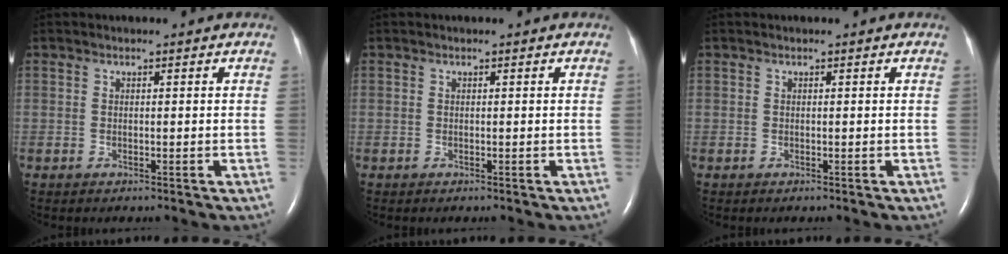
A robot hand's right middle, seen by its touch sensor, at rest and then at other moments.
{"total": 0.0}
{"total": 0.0}